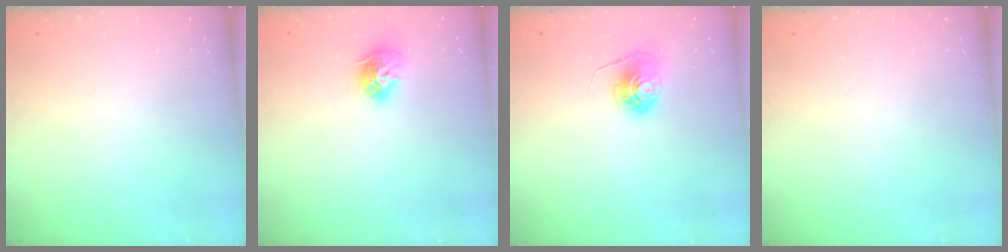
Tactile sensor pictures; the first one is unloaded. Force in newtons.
{"total": 9.5, "press": 9.4, "slide": 0.9}
{"total": 6.0, "press": 6.0, "slide": 0.4}
{"total": 0.0}